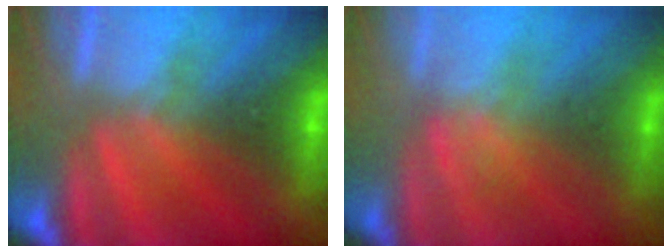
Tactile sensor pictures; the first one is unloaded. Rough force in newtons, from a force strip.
{"total": 2.4}